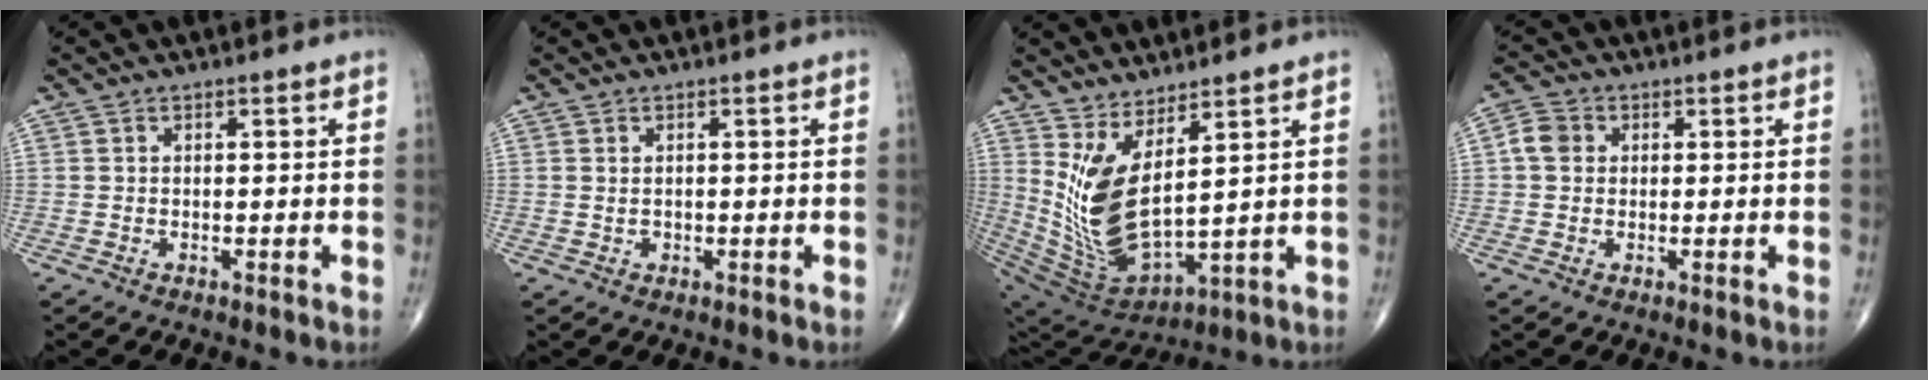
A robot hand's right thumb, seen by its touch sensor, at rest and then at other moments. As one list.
[{"total": 0.5, "force": [0.1, 0.4, 0.3], "torque": [-0.003, -0.003, 0.004]}, {"total": 14.2, "force": [4.9, 5.0, 12.3], "torque": [-0.247, -0.063, 0.118]}, {"total": 3.9, "force": [0.5, 3.3, 1.9], "torque": [-0.030, 0.010, 0.002]}]